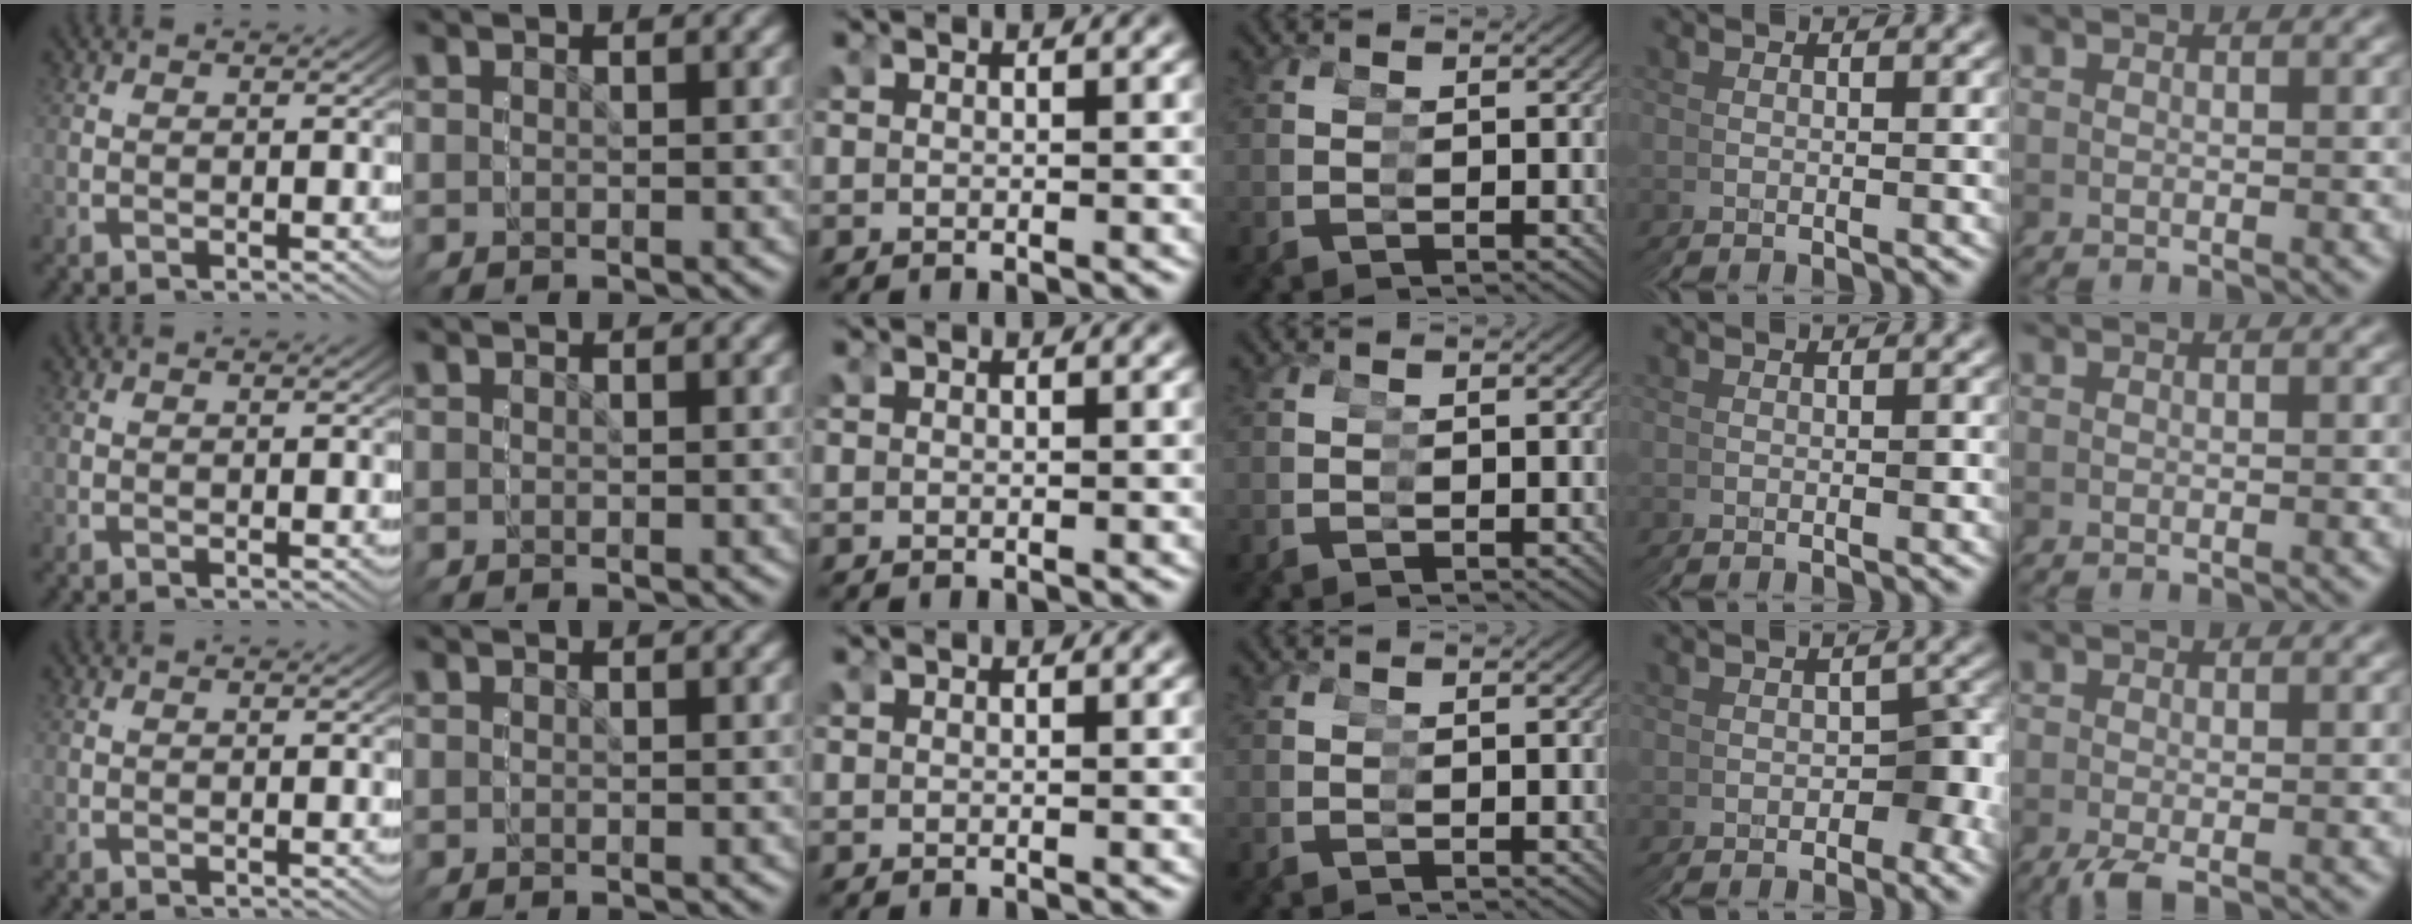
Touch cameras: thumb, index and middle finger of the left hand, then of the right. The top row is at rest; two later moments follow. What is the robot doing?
{"motion": "grasp_and_lifting", "object": "stress ball aka squeeze ball"}